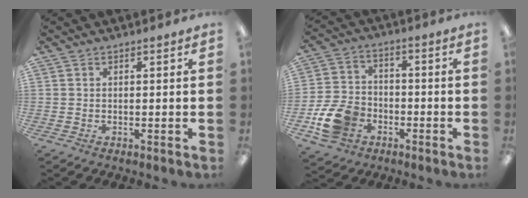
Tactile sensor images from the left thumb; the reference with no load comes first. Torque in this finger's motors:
{"motor_torque": [-0.92, 1.35, 0.20, -0.05, 0.08]}